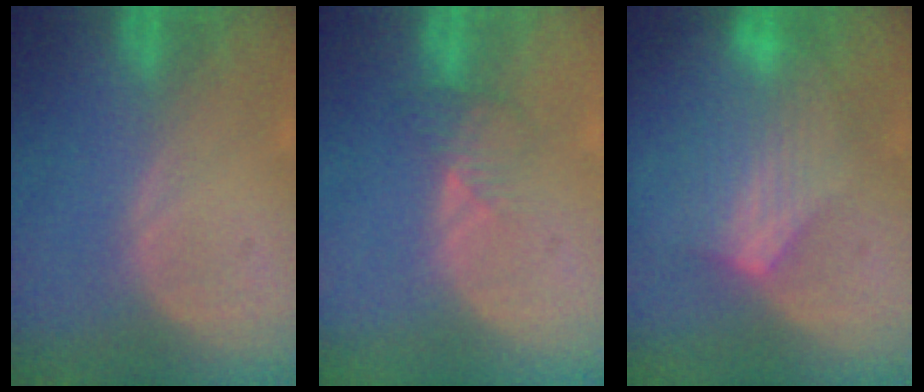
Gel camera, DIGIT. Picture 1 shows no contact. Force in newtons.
{"total": 2.7, "press": 2.7, "slide": 0.3}
{"total": 7.0, "press": 6.5, "slide": 2.4}